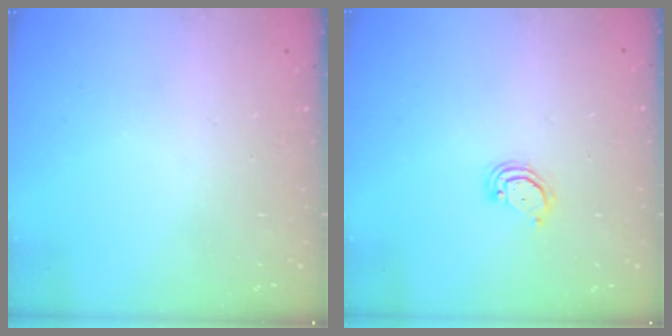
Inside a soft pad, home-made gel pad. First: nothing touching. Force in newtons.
{"total": 3.5, "press": 3.5, "slide": 0.3}